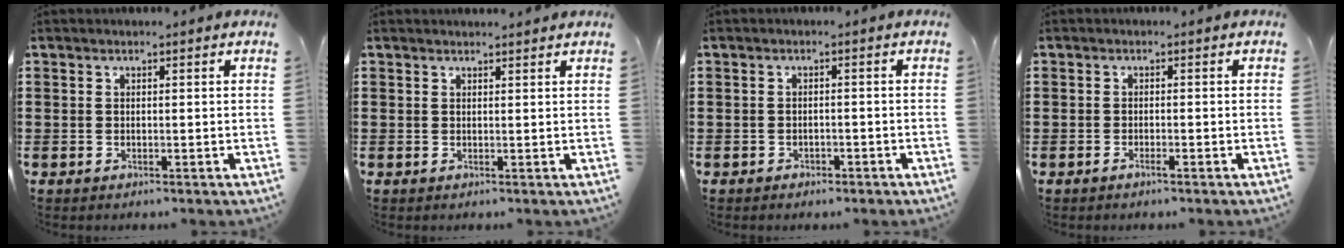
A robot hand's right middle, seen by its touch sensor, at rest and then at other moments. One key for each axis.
{"total": 0.8, "fx": 0.8, "fy": 0.0, "fz": 0.1, "tx": 0.003, "ty": -0.004, "tz": 0.014}
{"total": 1.2, "fx": -1.0, "fy": 0.6, "fz": 0.1, "tx": -0.005, "ty": 0.003, "tz": -0.025}
{"total": 1.0, "fx": -0.7, "fy": 0.1, "fz": 0.7, "tx": -0.014, "ty": -0.004, "tz": -0.012}